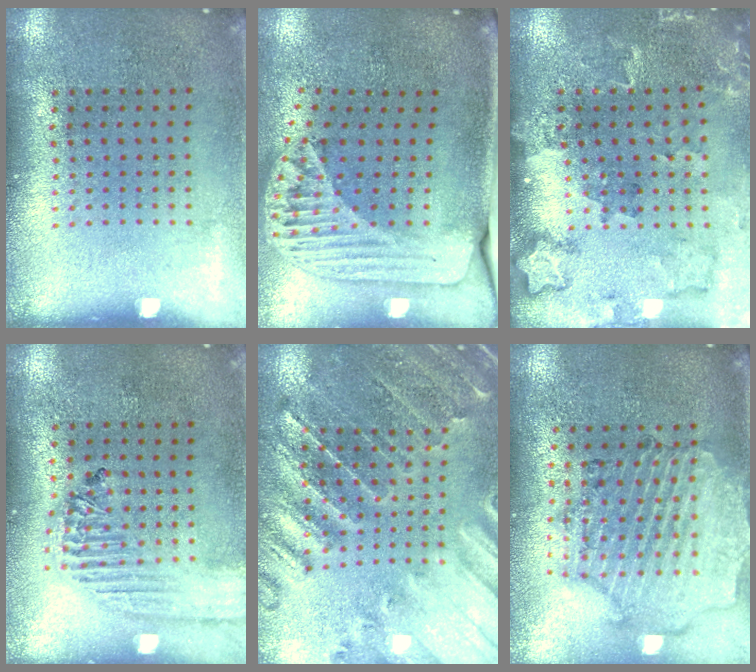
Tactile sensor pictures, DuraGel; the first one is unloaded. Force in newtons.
{"total": 1.8, "press": 1.5, "slide": 1.0}
{"total": 1.8, "press": 1.8, "slide": 0.0}
{"total": 1.8, "press": 1.7, "slide": 0.6}
{"total": 1.3, "press": 1.3, "slide": 0.4}
{"total": 1.6, "press": 1.6, "slide": 0.4}